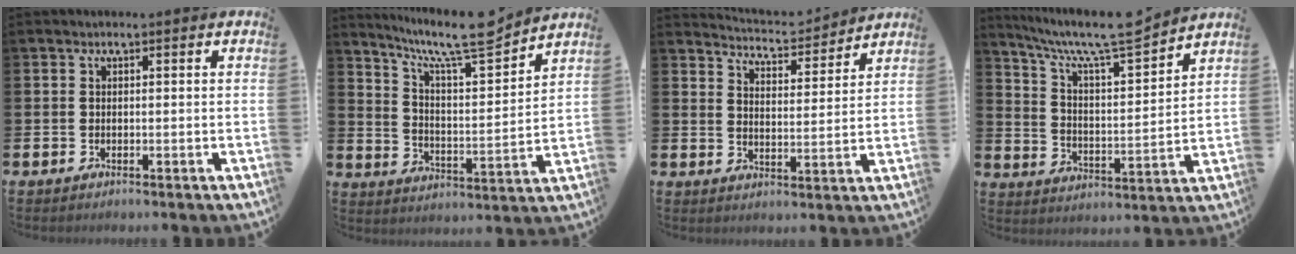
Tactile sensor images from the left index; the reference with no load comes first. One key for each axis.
{"total": 10.2, "fx": 8.8, "fy": 1.4, "fz": 4.9, "tx": -0.105, "ty": -0.063, "tz": 0.148}
{"total": 4.6, "fx": 4.6, "fy": 0.4, "fz": 0.2, "tx": -0.019, "ty": -0.038, "tz": 0.077}
{"total": 9.6, "fx": 8.5, "fy": 1.3, "fz": 4.3, "tx": -0.111, "ty": -0.062, "tz": 0.143}